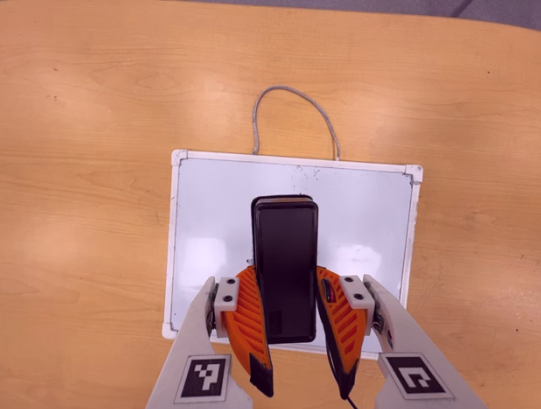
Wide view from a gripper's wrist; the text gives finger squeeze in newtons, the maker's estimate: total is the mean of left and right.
{"total": 7.5, "left": 6.0, "right": 9.0}